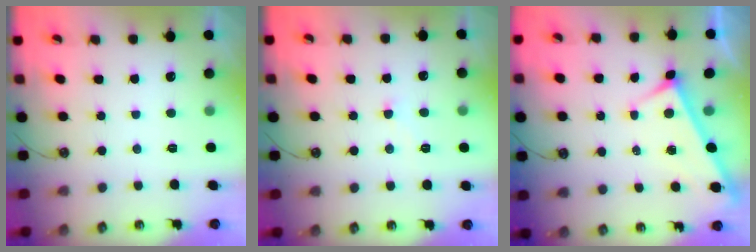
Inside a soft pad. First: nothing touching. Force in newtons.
{"total": 0.5, "press": 0.2, "slide": 0.5}
{"total": 4.1, "press": 4.1, "slide": 0.3}